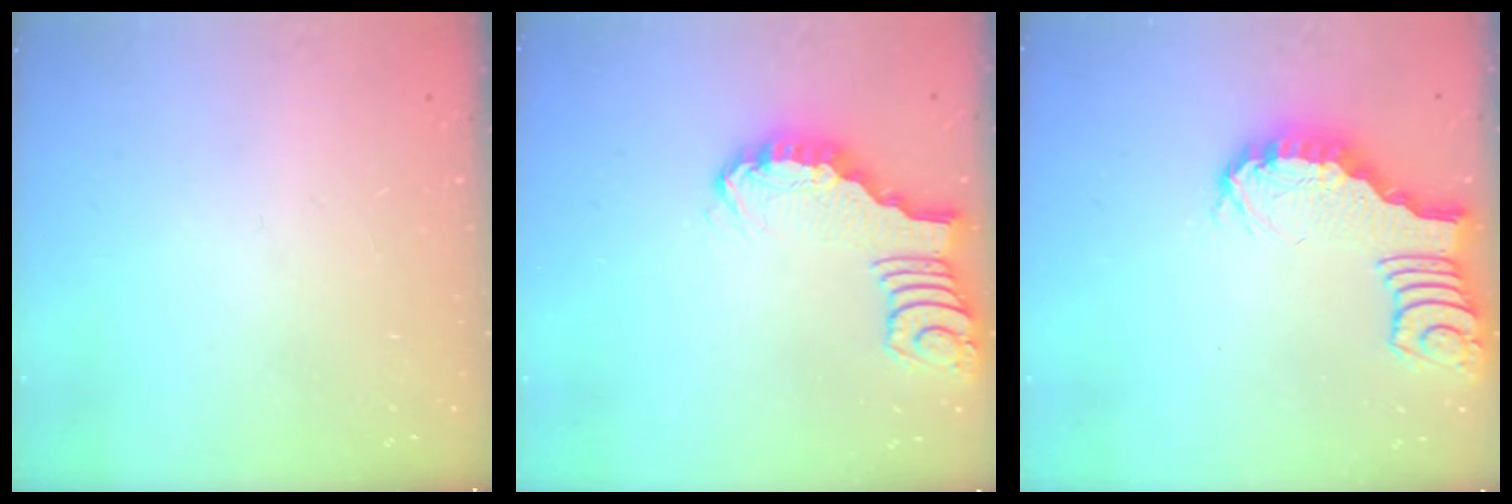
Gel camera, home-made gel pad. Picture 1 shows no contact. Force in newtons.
{"total": 2.8, "press": 2.7, "slide": 0.4}
{"total": 2.7, "press": 2.7, "slide": 0.4}